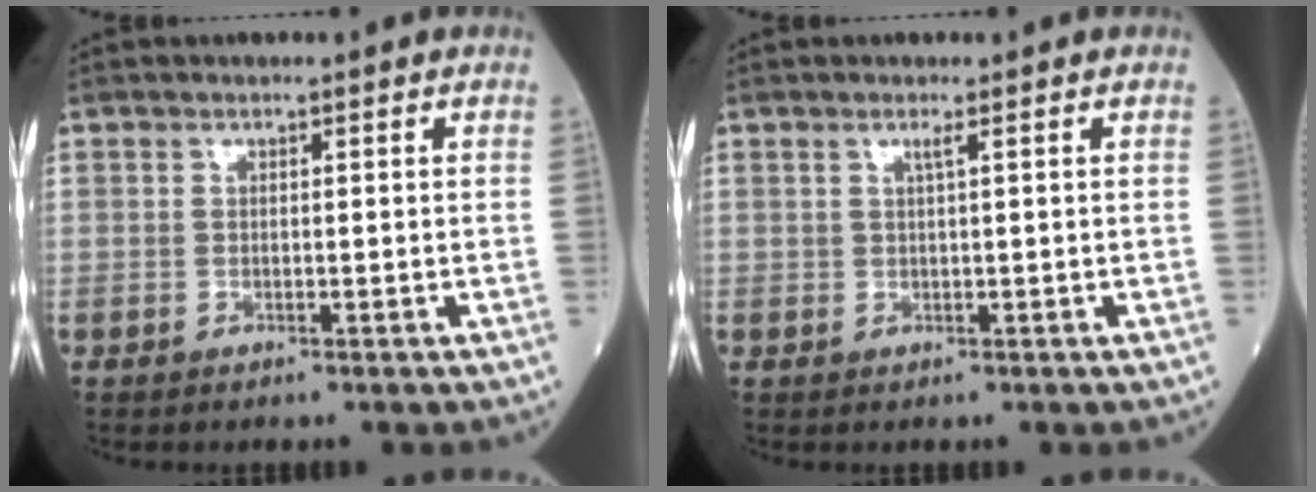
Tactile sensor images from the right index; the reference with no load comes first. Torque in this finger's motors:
{"motor_torque": [0.18, 0.04, 0.10, 0.03]}